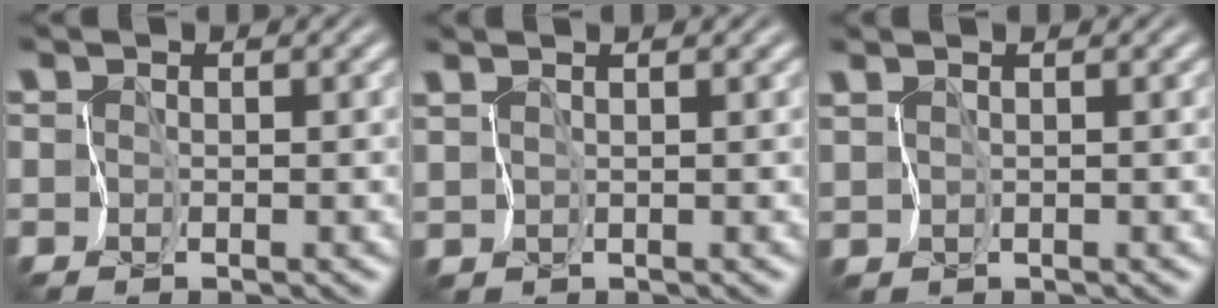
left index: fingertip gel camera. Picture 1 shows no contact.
{"total": 1.5, "force": [1.5, 0.0, 0.4], "torque": [-0.008, 0.007, 0.026]}
{"total": 0.9, "force": [0.9, -0.3, 0.1], "torque": [-0.004, 0.005, 0.020]}